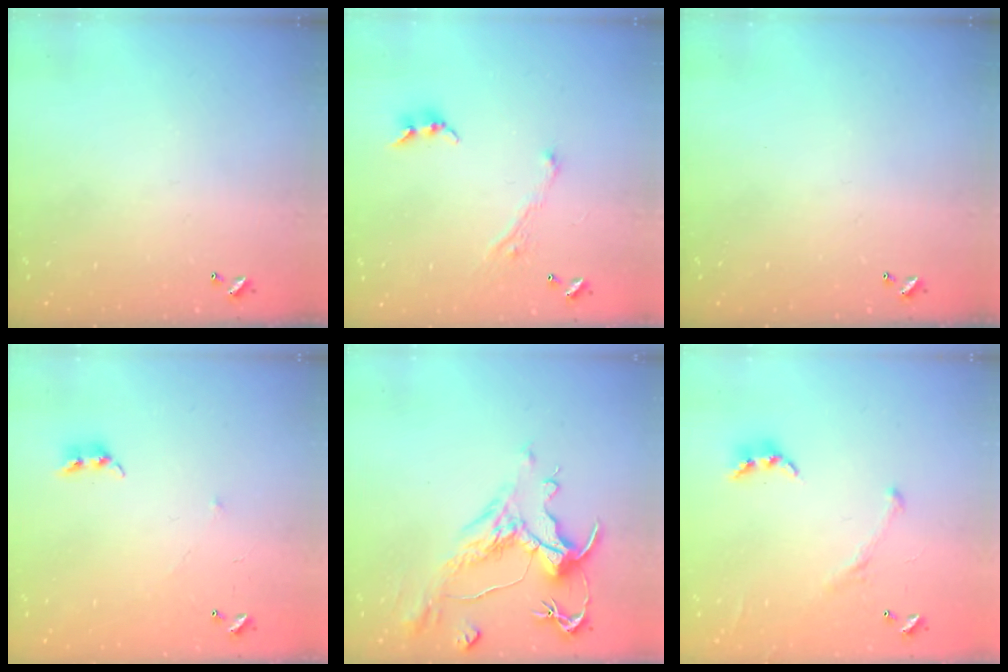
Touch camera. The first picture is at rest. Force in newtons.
{"total": 2.8, "press": 2.8, "slide": 0.1}
{"total": 0.0}
{"total": 6.4, "press": 6.4, "slide": 0.6}
{"total": 2.0, "press": 1.5, "slide": 1.4}
{"total": 2.3, "press": 2.1, "slide": 1.0}